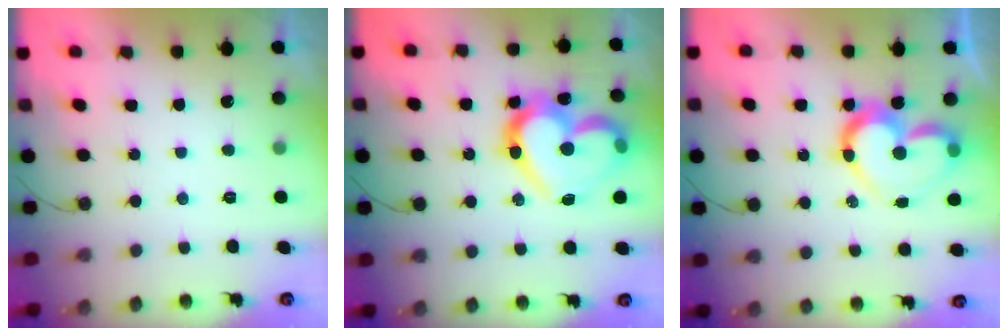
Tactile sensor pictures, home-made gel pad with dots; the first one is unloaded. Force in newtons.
{"total": 21.5, "press": 21.5, "slide": 1.8}
{"total": 15.4, "press": 15.4, "slide": 1.4}